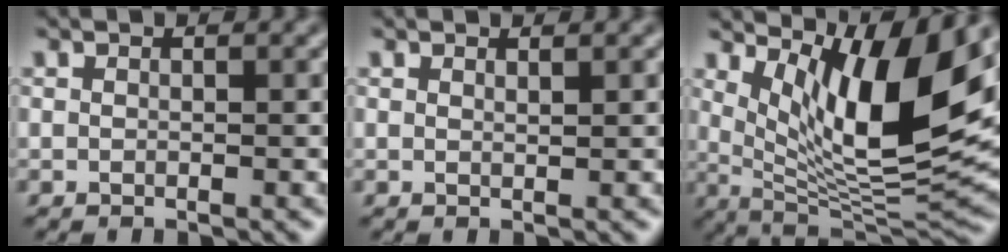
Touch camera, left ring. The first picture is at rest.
{"total": 0.6, "force": [0.5, 0.0, 0.2], "torque": [-0.001, -0.001, 0.010]}
{"total": 11.1, "force": [4.6, 3.0, 9.6], "torque": [-0.150, -0.020, 0.092]}